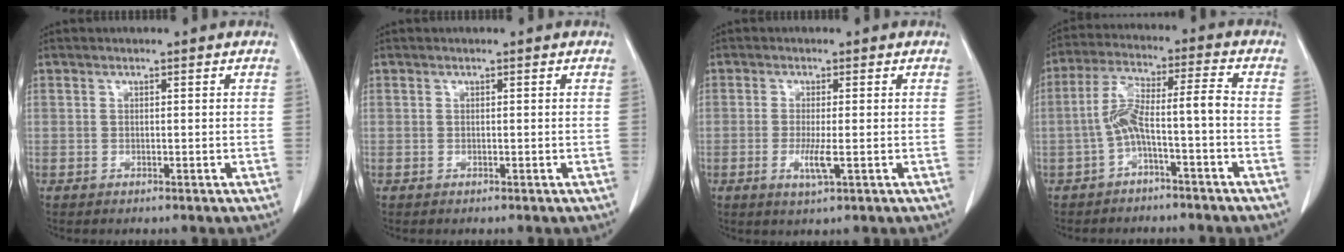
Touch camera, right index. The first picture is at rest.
{"total": 0.0}
{"total": 3.3, "force": [-0.8, 0.2, 3.2], "torque": [-0.067, -0.007, -0.012]}
{"total": 7.4, "force": [-2.5, 0.3, 6.9], "torque": [-0.135, 0.037, -0.044]}